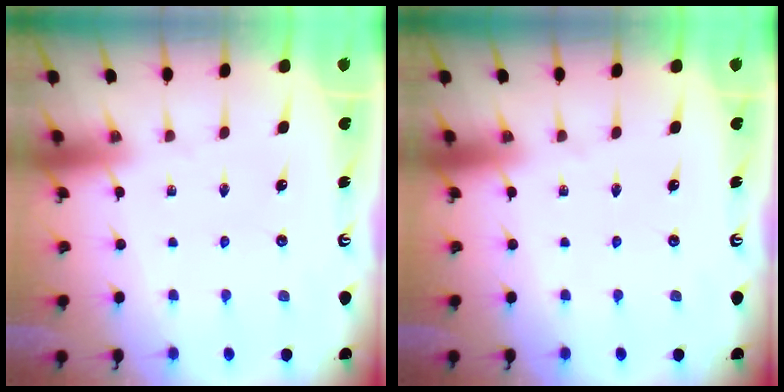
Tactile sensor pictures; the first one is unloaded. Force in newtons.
{"total": 0.0}